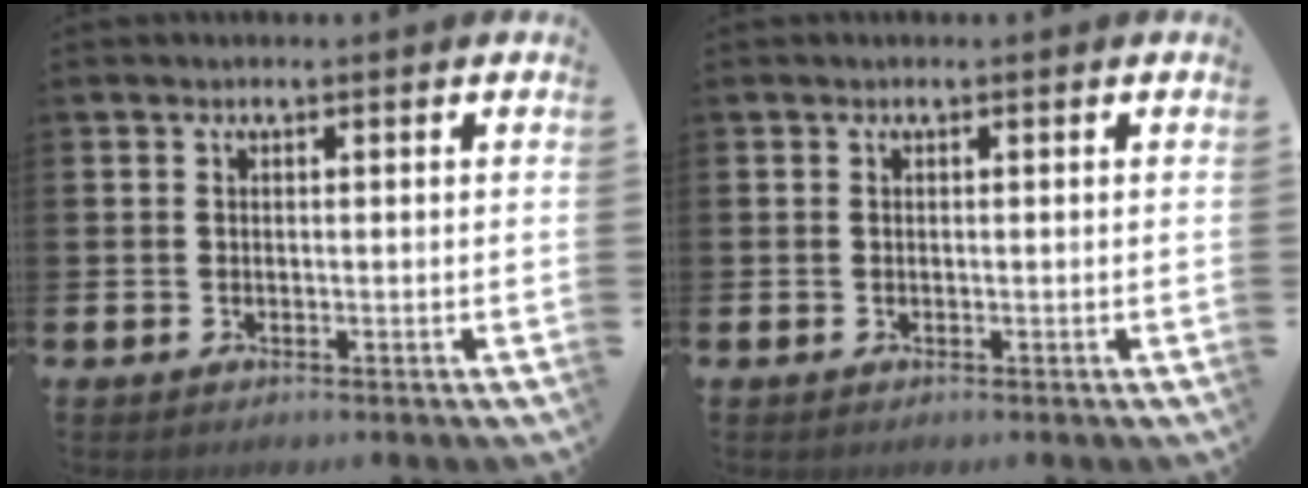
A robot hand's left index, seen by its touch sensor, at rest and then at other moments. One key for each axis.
{"total": 0.0}